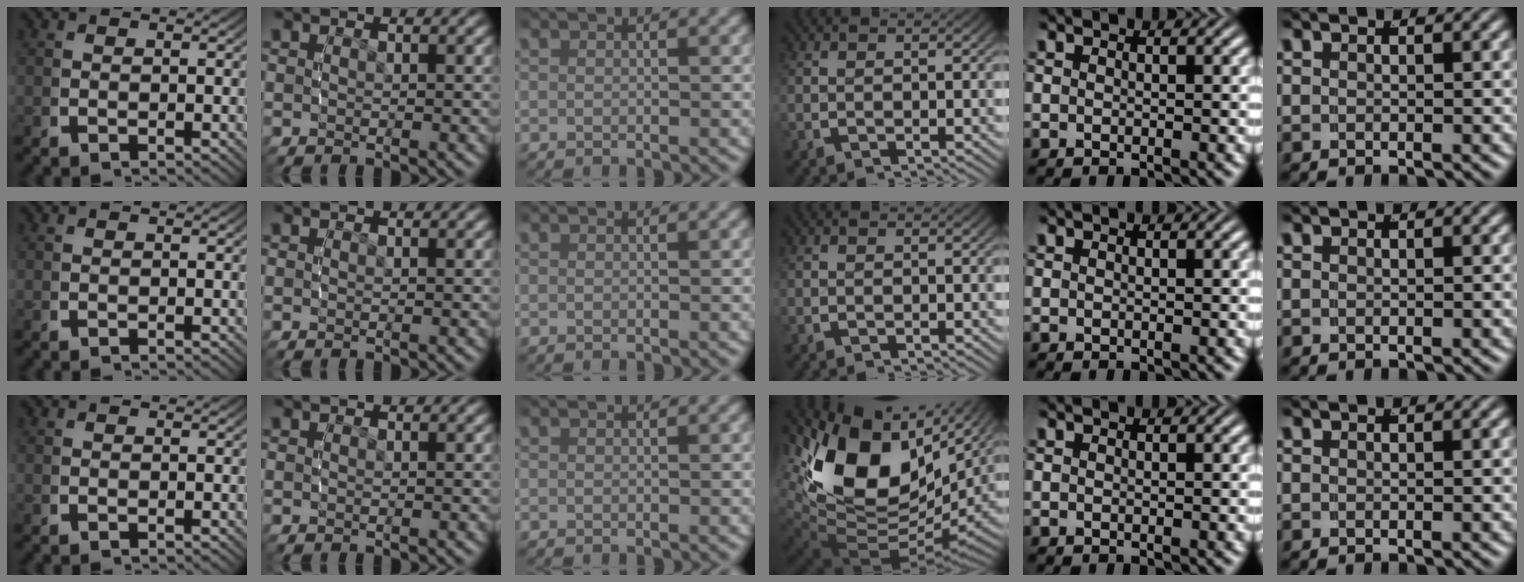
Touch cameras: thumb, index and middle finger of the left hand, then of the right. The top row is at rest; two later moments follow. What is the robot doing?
{"motion": "grasp_and_lifting", "object": "camera"}